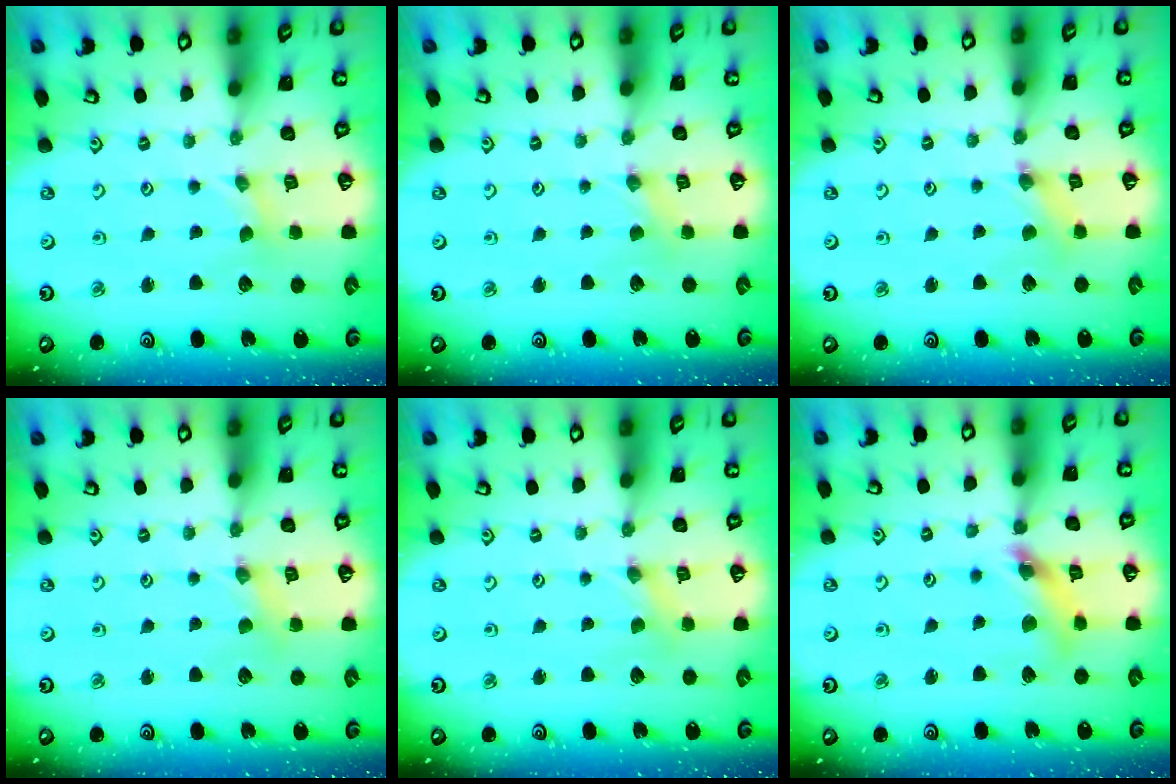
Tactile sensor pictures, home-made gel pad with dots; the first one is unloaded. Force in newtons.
{"total": 1.4, "press": 1.3, "slide": 0.2}
{"total": 1.2, "press": 1.2, "slide": 0.3}
{"total": 1.3, "press": 1.3, "slide": 0.3}
{"total": 0.0}
{"total": 9.6, "press": 9.6, "slide": 0.9}